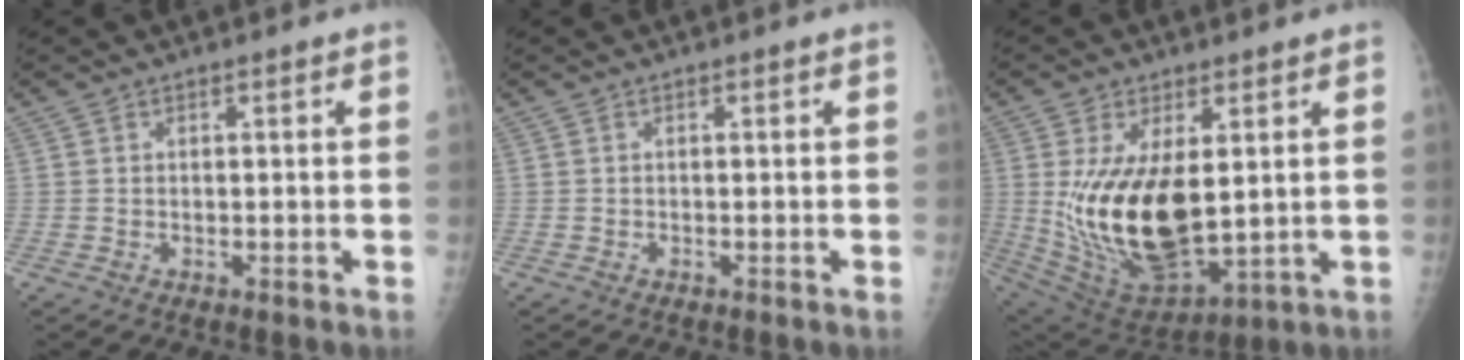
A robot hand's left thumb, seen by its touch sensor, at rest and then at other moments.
{"total": 0.0}
{"total": 18.5, "force": [1.7, 9.4, 15.8], "torque": [-0.283, -0.027, 0.058]}